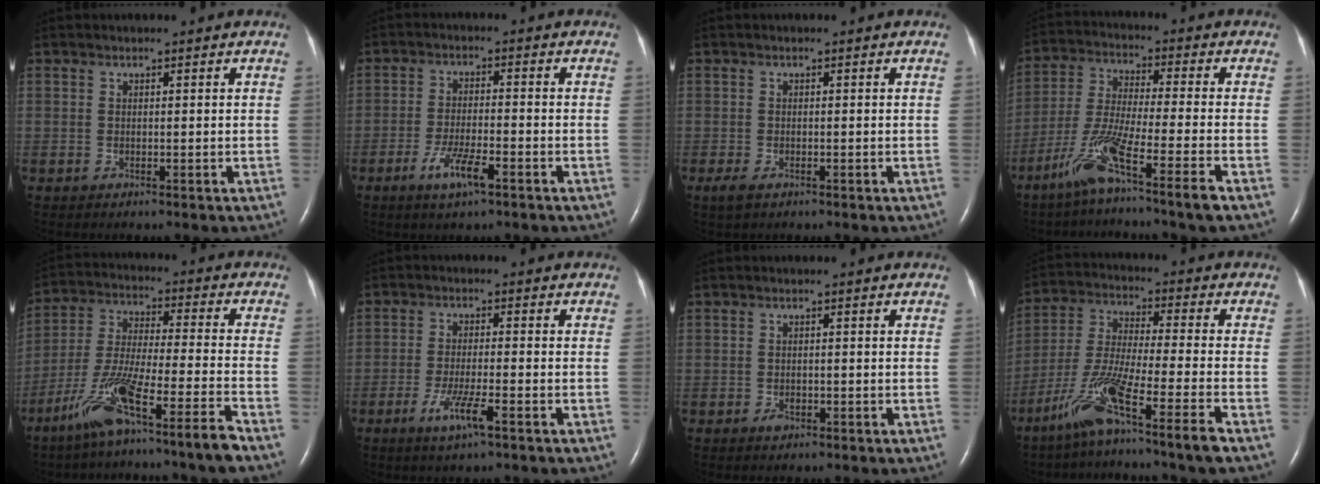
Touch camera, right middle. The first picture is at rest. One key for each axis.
{"total": 5.5, "fx": -3.1, "fy": 0.9, "fz": 4.5, "tx": -0.093, "ty": -0.006, "tz": -0.056}
{"total": 1.9, "fx": -1.0, "fy": 0.8, "fz": 1.3, "tx": -0.034, "ty": -0.005, "tz": -0.017}
{"total": 11.1, "fx": -6.9, "fy": -1.4, "fz": 8.6, "tx": -0.174, "ty": -0.027, "tz": -0.135}
{"total": 13.6, "fx": -9.4, "fy": -1.2, "fz": 9.7, "tx": -0.192, "ty": -0.025, "tz": -0.173}
{"total": 5.1, "fx": -2.7, "fy": 0.2, "fz": 4.3, "tx": -0.088, "ty": -0.010, "tz": -0.051}
{"total": 1.1, "fx": -0.6, "fy": 0.6, "fz": 0.7, "tx": -0.013, "ty": 0.001, "tz": -0.007}
{"total": 12.2, "fx": -7.8, "fy": -1.5, "fz": 9.2, "tx": -0.190, "ty": -0.031, "tz": -0.149}